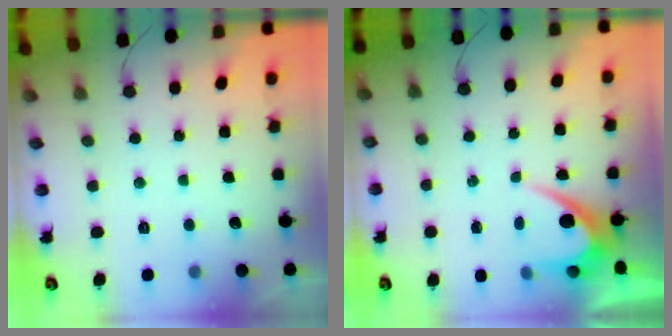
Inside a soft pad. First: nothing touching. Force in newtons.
{"total": 5.7, "press": 5.7, "slide": 0.3}